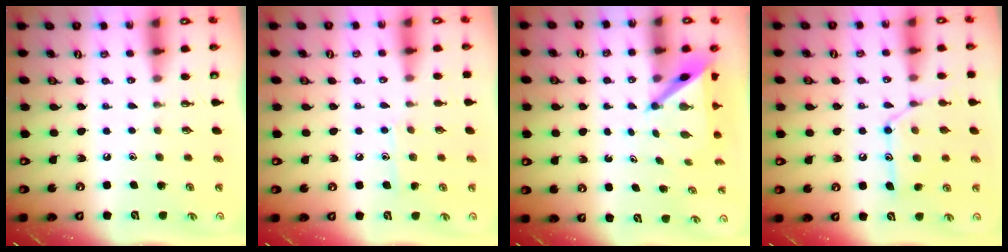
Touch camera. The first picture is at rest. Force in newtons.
{"total": 7.5, "press": 7.5, "slide": 0.4}
{"total": 5.2, "press": 5.2, "slide": 0.5}
{"total": 14.1, "press": 14.1, "slide": 1.2}